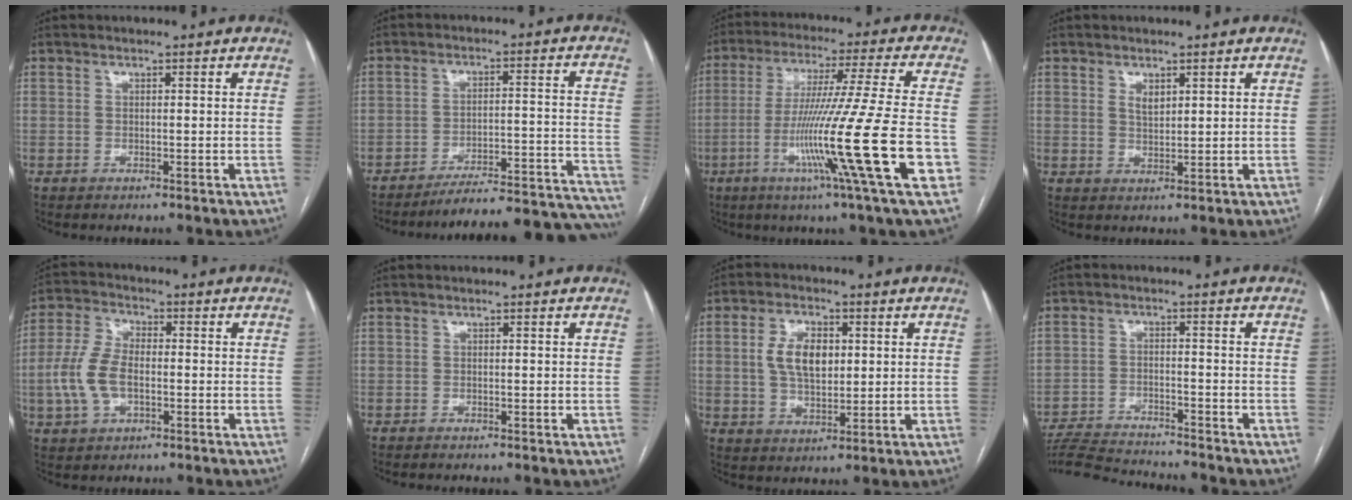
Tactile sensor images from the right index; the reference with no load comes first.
{"total": 24.8, "force": [-23.9, 1.3, 6.4], "torque": [-0.016, 0.012, -0.306]}
{"total": 20.5, "force": [-6.6, -2.0, 19.3], "torque": [-0.326, -0.032, -0.122]}
{"total": 2.0, "force": [1.1, 0.9, 1.3], "torque": [-0.027, -0.003, 0.025]}
{"total": 8.2, "force": [-1.8, 4.3, 6.8], "torque": [-0.167, 0.010, -0.035]}
{"total": 0.7, "force": [-0.7, -0.1, 0.2], "torque": [-0.001, 0.000, -0.012]}
{"total": 8.7, "force": [1.2, 3.3, 8.0], "torque": [-0.167, 0.011, 0.026]}
{"total": 11.8, "force": [-11.3, 0.7, 3.1], "torque": [-0.053, -0.002, -0.184]}